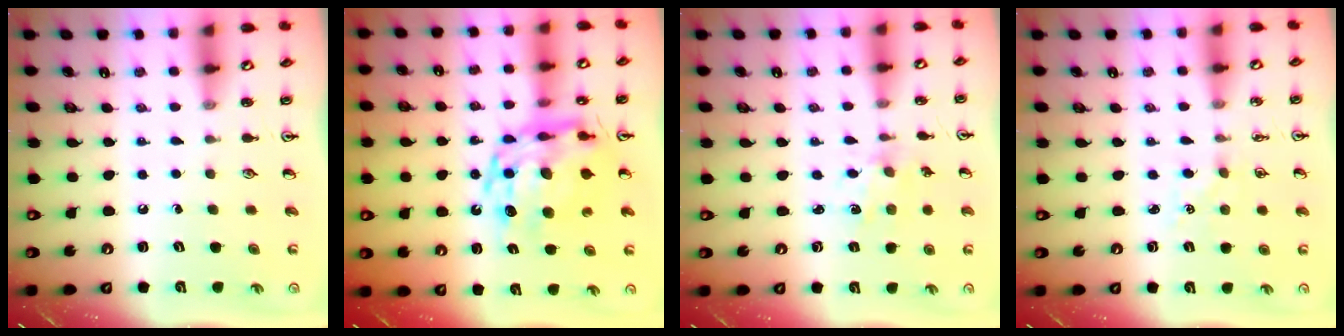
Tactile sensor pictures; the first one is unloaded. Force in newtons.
{"total": 16.8, "press": 16.7, "slide": 1.5}
{"total": 2.0, "press": 1.8, "slide": 0.7}
{"total": 3.2, "press": 3.2, "slide": 0.4}